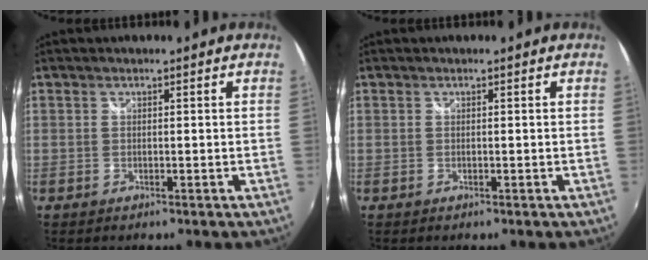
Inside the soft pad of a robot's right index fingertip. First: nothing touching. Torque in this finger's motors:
{"motor_torque": [-0.03, 0.04, 0.01, 0.00]}